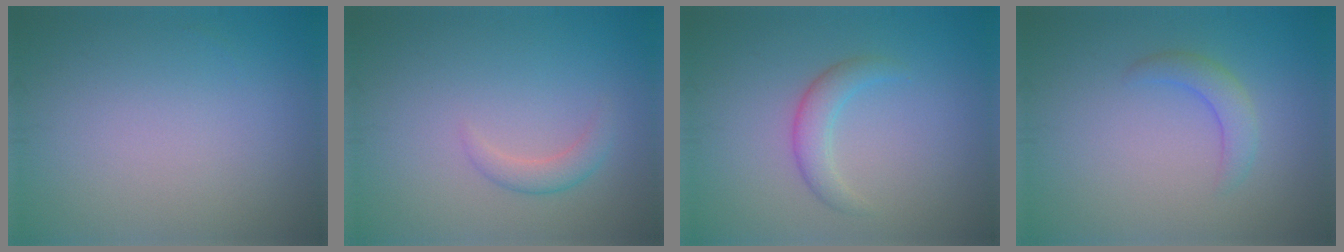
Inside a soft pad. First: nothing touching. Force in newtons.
{"total": 1.6, "press": 1.6, "slide": 0.1}
{"total": 2.2, "press": 2.2, "slide": 0.2}
{"total": 2.1, "press": 2.1, "slide": 0.2}